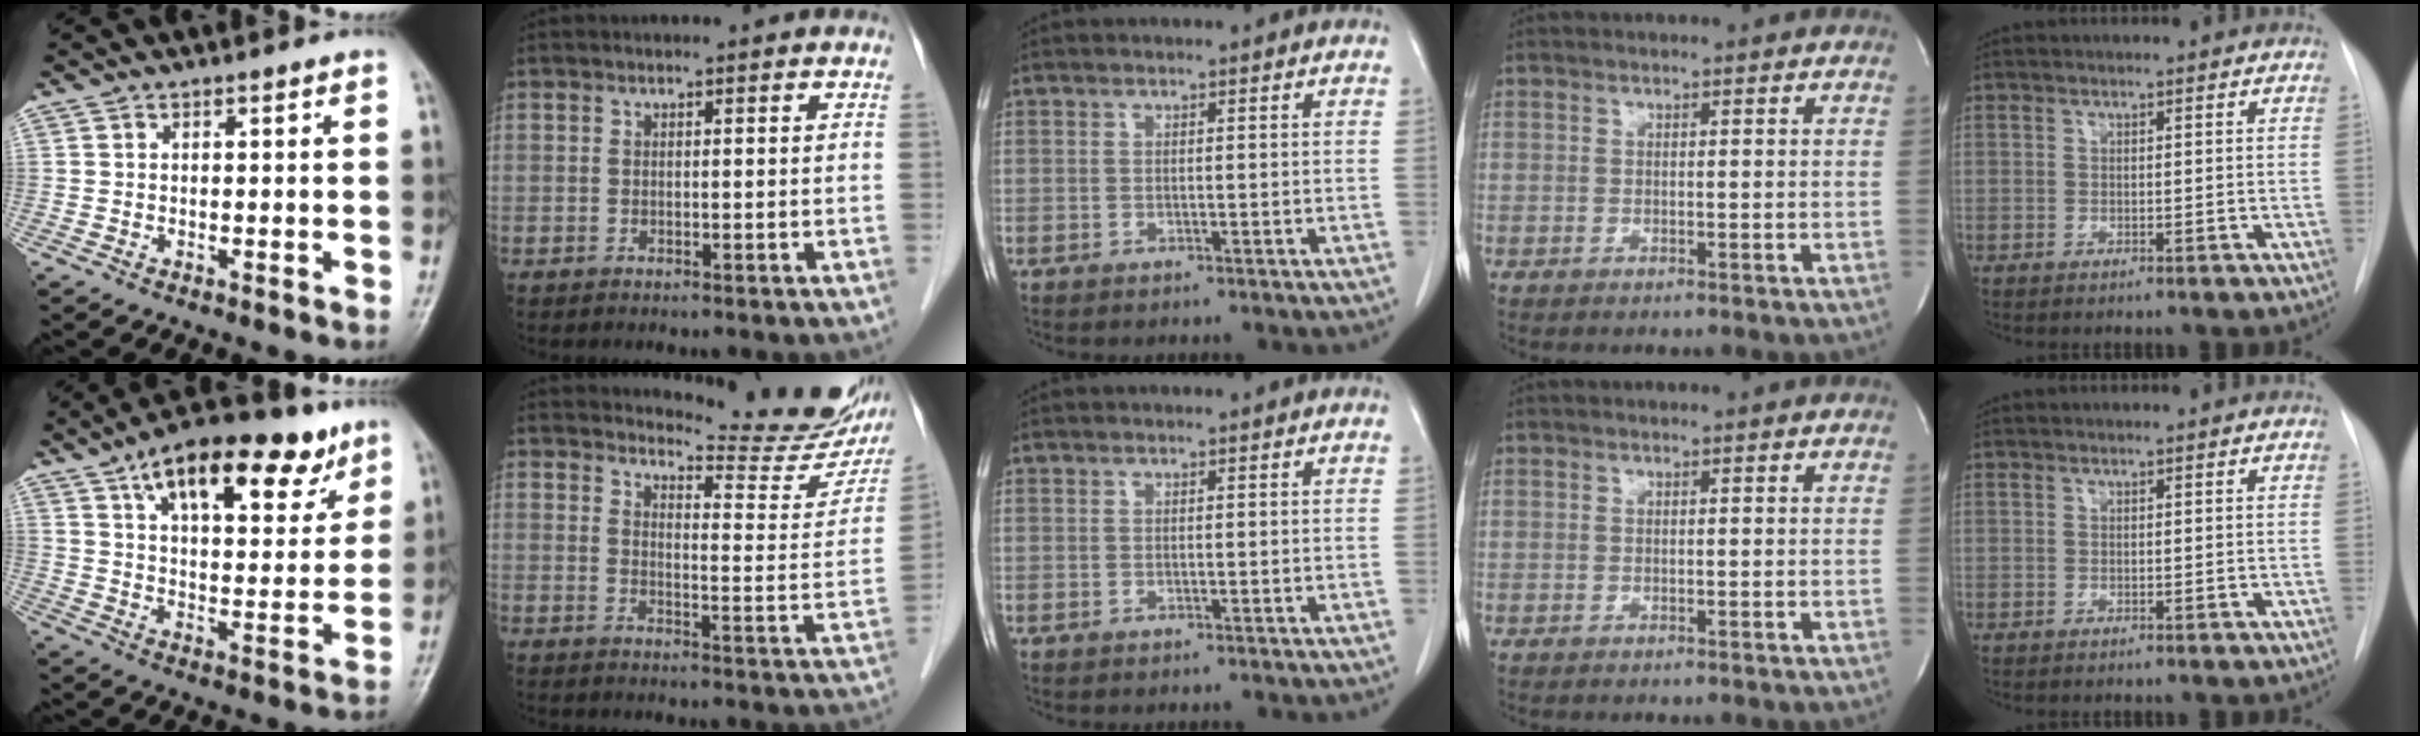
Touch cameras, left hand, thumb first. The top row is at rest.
{"thumb": {"total": 21.3, "force": [12.4, 9.5, 14.5], "torque": [-0.184, -0.025, 0.193]}, "index": {"total": 16.1, "force": [15.4, 2.1, 4.5], "torque": [-0.051, -0.080, 0.170]}}